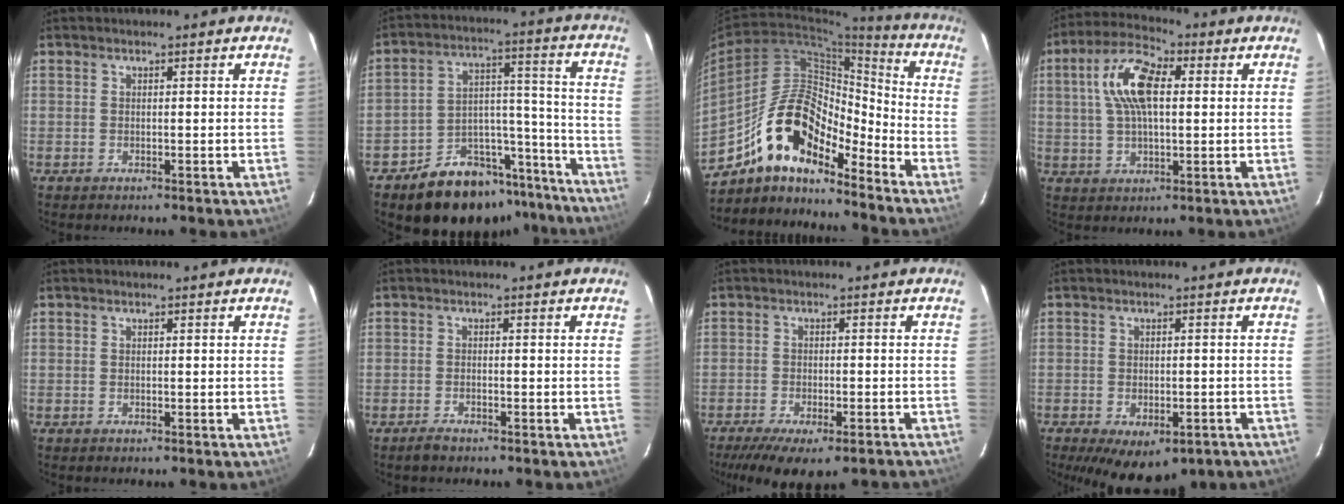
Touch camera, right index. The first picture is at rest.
{"total": 19.0, "force": [-15.5, 9.7, 5.1], "torque": [-0.086, 0.079, -0.203]}
{"total": 16.2, "force": [-12.3, 5.6, 9.0], "torque": [-0.160, 0.019, -0.229]}
{"total": 11.3, "force": [2.3, 5.1, 9.8], "torque": [-0.193, 0.025, 0.039]}
{"total": 0.0}
{"total": 2.0, "force": [-1.7, 0.6, 1.0], "torque": [-0.023, -0.002, -0.030]}
{"total": 14.2, "force": [-11.2, 4.0, 7.8], "torque": [-0.154, -0.040, -0.162]}
{"total": 12.4, "force": [-7.5, 6.4, 7.5], "torque": [-0.148, -0.025, -0.090]}